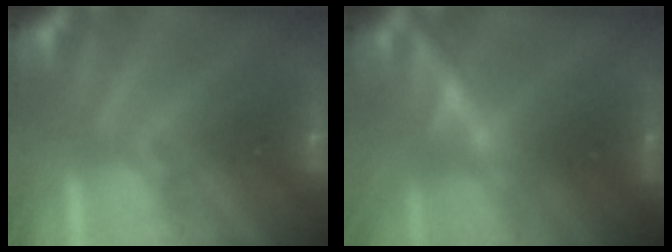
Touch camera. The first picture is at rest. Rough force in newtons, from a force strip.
{"total": 1.9}